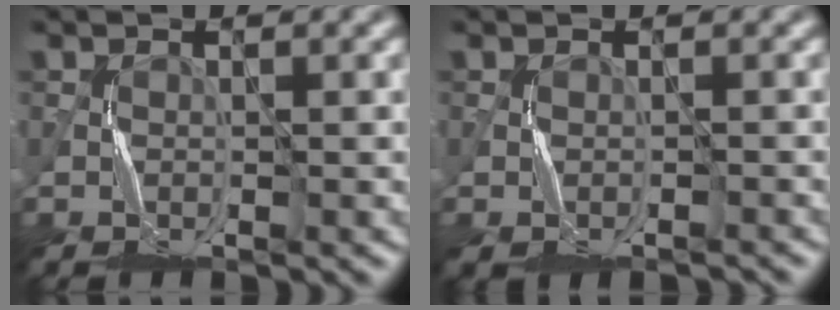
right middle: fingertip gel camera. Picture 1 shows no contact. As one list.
[{"total": 1.3, "force": [-0.7, 0.4, 1.0], "torque": [-0.023, -0.003, -0.010]}]